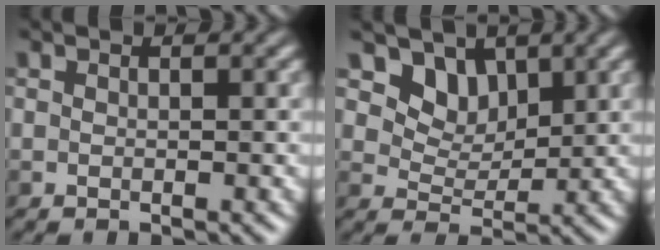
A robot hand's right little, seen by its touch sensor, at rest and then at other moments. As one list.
[{"total": 4.0, "force": [2.4, 2.7, 1.8], "torque": [-0.035, -0.026, 0.058]}]